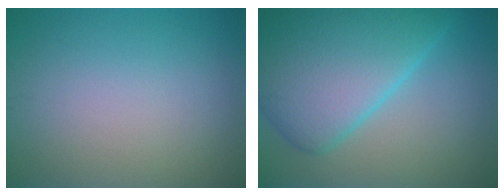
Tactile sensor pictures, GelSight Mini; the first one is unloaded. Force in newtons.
{"total": 10.9, "press": 10.9, "slide": 0.2}